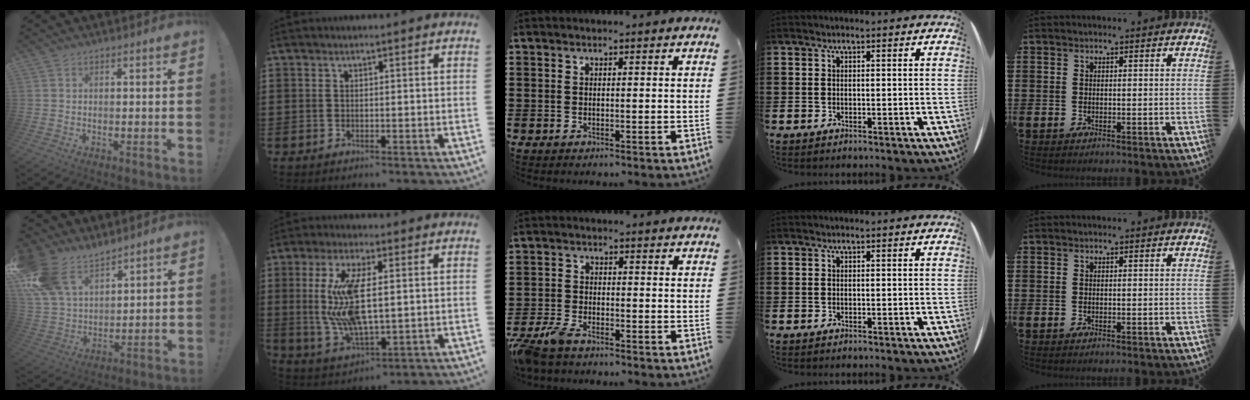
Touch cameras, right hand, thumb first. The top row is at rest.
{"thumb": {"total": 16.4, "force": [11.7, 9.2, 7.0], "torque": [-0.138, -0.063, 0.228]}, "index": {"total": 11.4, "force": [1.1, 4.3, 10.5], "torque": [-0.236, -0.010, 0.014]}, "middle": {"total": 4.2, "force": [-3.6, 1.1, 2.0], "torque": [-0.067, -0.008, -0.079]}}